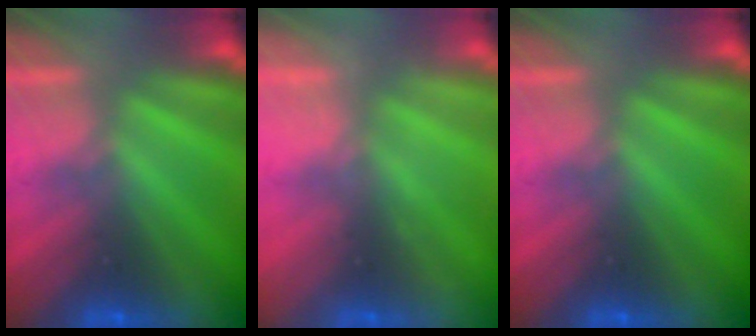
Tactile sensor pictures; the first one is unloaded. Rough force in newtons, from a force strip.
{"total": 2.0}
{"total": 0.0}